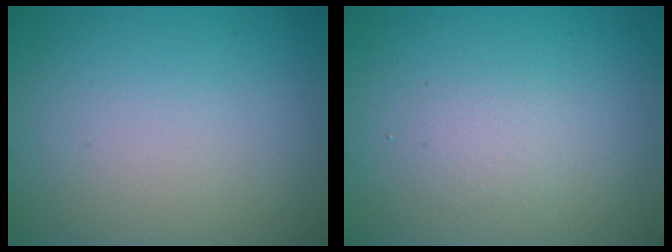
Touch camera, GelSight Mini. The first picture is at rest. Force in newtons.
{"total": 1.3, "press": 1.3, "slide": 0.1}